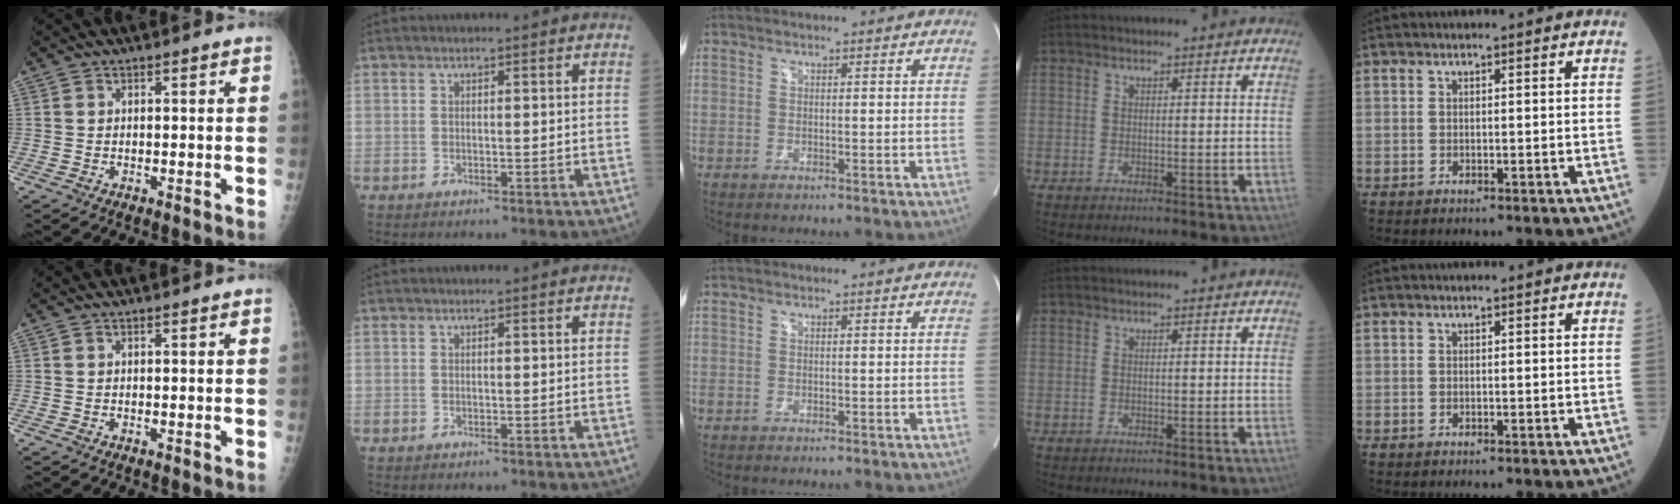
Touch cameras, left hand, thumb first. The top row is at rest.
{}